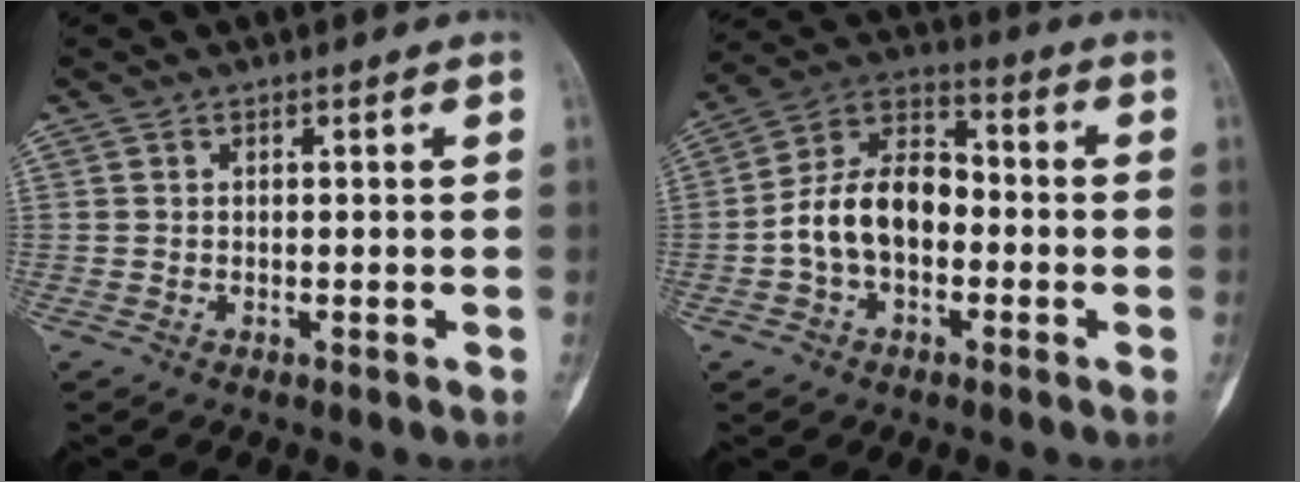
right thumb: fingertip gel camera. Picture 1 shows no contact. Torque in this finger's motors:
{"motor_torque": [0.18, 0.19, 0.31, -0.28, 0.05]}